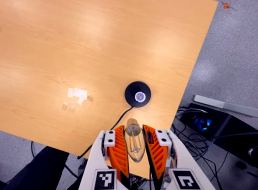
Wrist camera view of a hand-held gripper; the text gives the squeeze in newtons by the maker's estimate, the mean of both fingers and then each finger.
{"total": 19.6, "left": 21.2, "right": 18.0}